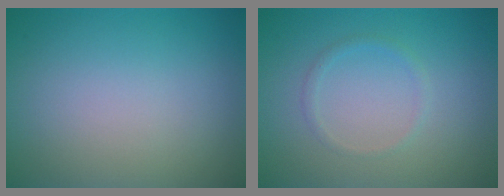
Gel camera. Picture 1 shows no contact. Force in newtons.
{"total": 0.9, "press": 0.9, "slide": 0.1}